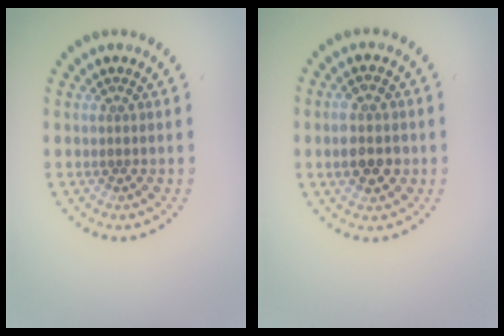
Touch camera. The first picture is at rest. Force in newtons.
{"total": 3.9, "press": 3.9, "slide": 0.2}